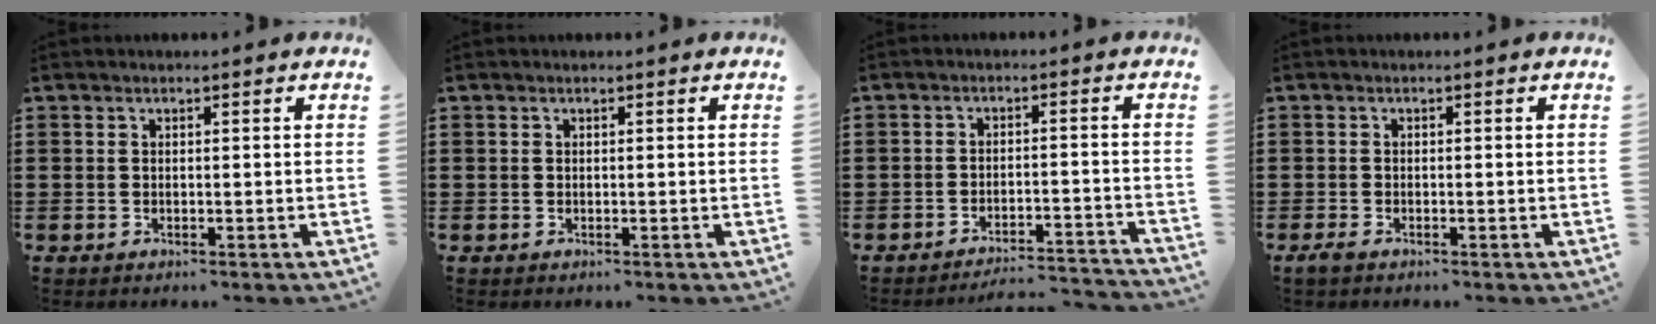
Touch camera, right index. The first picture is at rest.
{"total": 0.0}
{"total": 3.5, "force": [-3.5, 0.1, 0.5], "torque": [-0.014, -0.001, -0.074]}
{"total": 0.8, "force": [-0.6, 0.3, 0.5], "torque": [-0.018, -0.005, -0.014]}